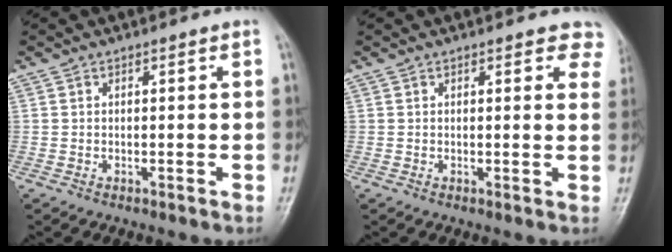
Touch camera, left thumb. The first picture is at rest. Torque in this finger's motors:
{"motor_torque": [0.09, 0.77, 0.25, -0.22, -0.04]}